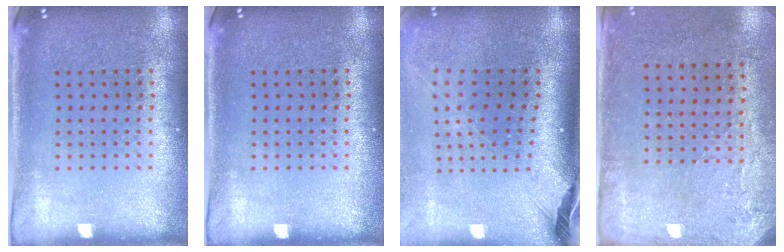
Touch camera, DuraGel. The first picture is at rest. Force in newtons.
{"total": 0.0}
{"total": 2.6, "press": 1.8, "slide": 1.8}
{"total": 2.8, "press": 2.3, "slide": 1.6}